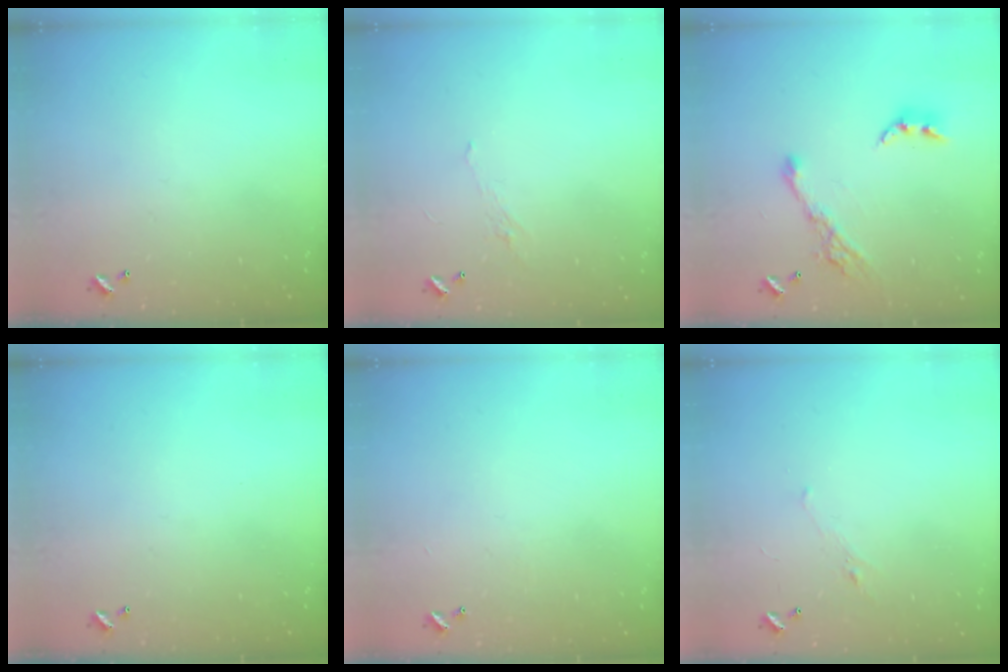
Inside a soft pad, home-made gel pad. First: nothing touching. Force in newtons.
{"total": 1.0, "press": 0.8, "slide": 0.6}
{"total": 11.5, "press": 11.4, "slide": 1.1}
{"total": 0.0}
{"total": 1.9, "press": 1.9, "slide": 0.5}
{"total": 0.7, "press": 0.2, "slide": 0.7}